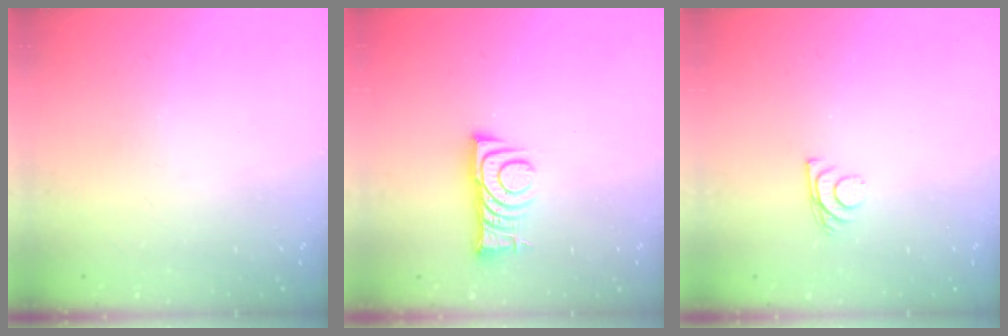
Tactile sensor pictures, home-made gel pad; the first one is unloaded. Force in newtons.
{"total": 8.3, "press": 8.3, "slide": 0.8}
{"total": 7.2, "press": 7.2, "slide": 0.6}